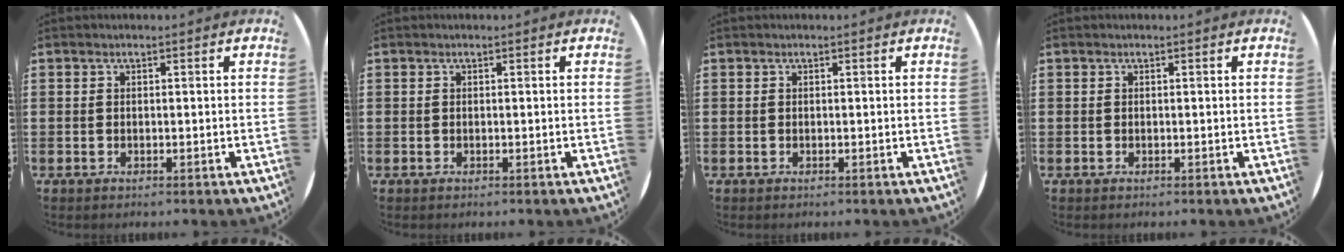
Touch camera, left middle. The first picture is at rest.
{"total": 0.0}
{"total": 0.0}
{"total": 0.0}